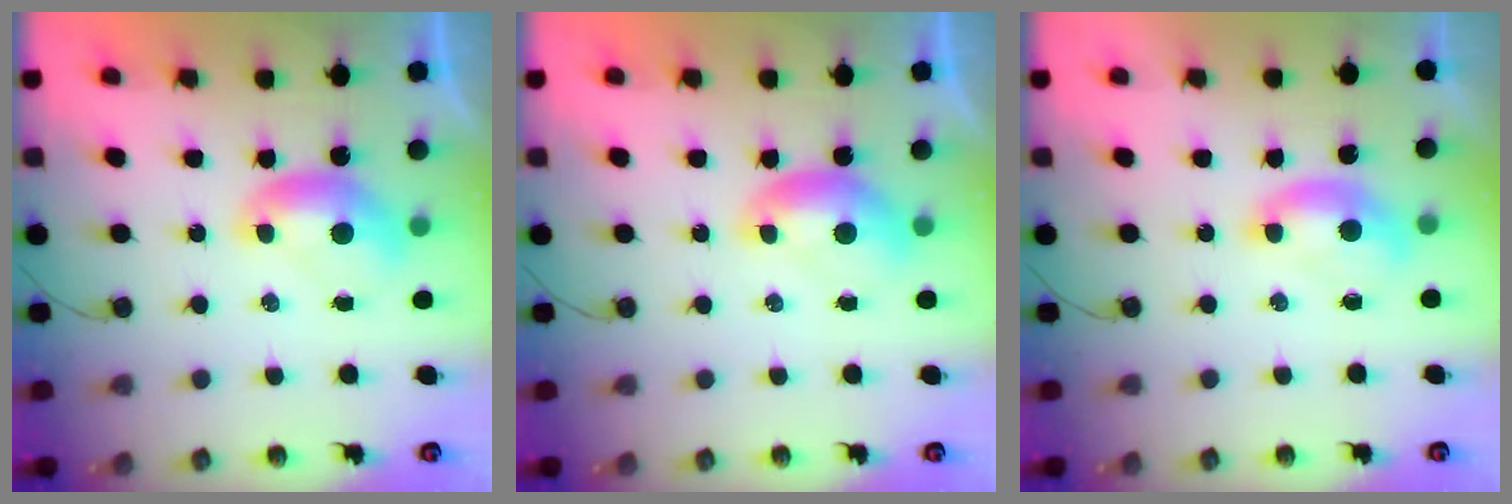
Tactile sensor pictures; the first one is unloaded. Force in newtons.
{"total": 0.0}
{"total": 1.0, "press": 0.8, "slide": 0.6}